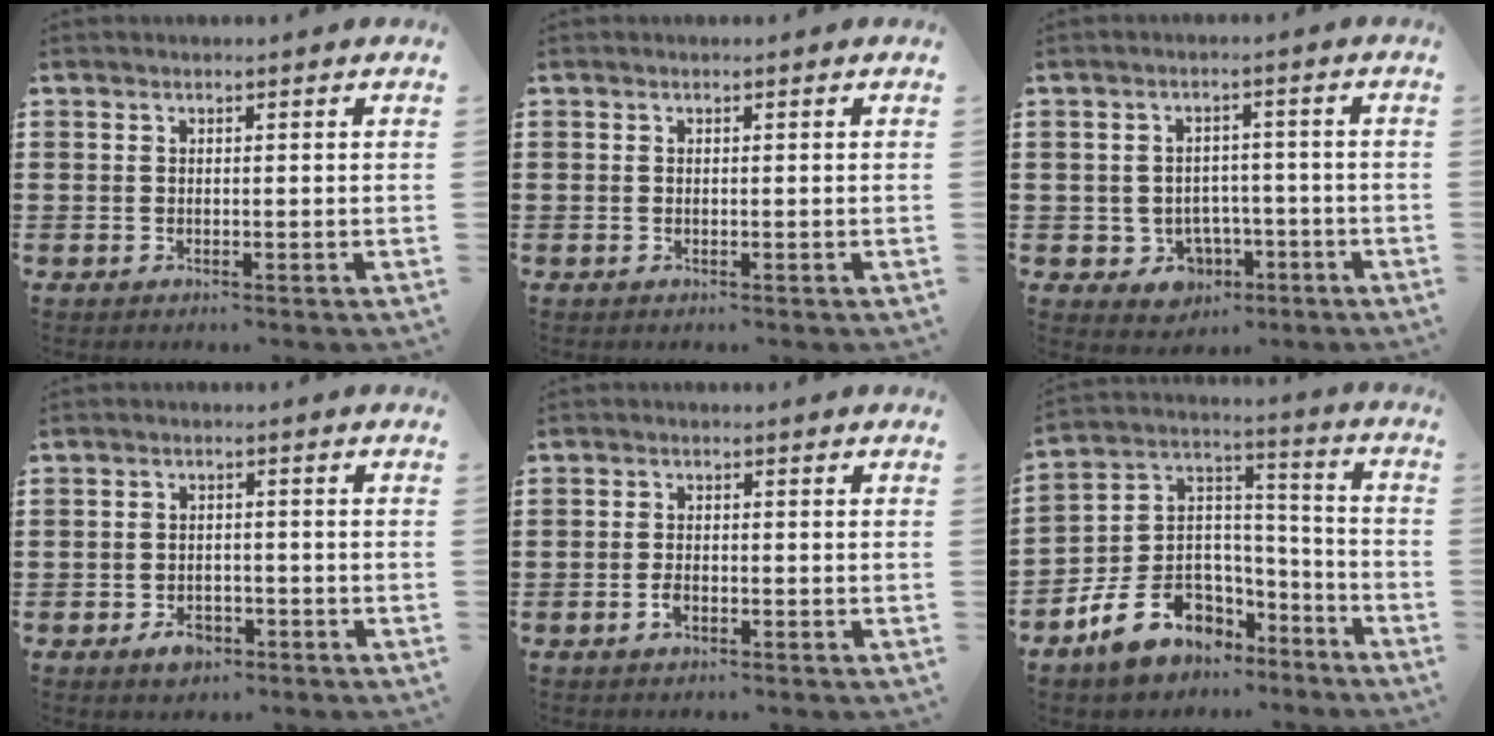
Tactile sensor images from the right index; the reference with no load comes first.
{"total": 0.0}
{"total": 4.2, "force": [-1.7, 3.6, 1.4], "torque": [-0.028, 0.007, -0.033]}
{"total": 2.8, "force": [-1.8, 1.7, 1.4], "torque": [-0.025, 0.001, -0.036]}
{"total": 1.9, "force": [-0.9, 0.9, 1.3], "torque": [-0.034, -0.002, -0.019]}
{"total": 10.5, "force": [-6.6, 7.4, 3.3], "torque": [-0.096, 0.028, -0.120]}